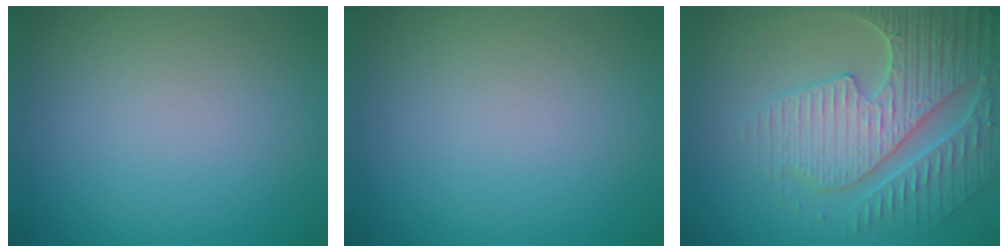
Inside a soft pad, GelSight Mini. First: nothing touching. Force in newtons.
{"total": 0.0}
{"total": 7.0, "press": 5.7, "slide": 4.2}